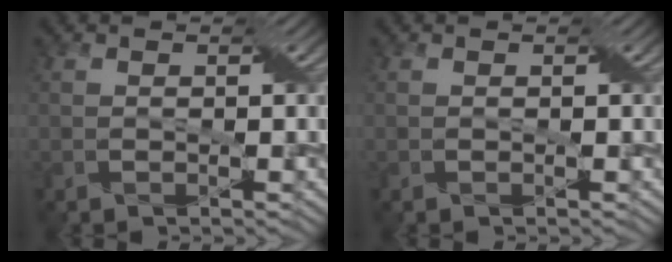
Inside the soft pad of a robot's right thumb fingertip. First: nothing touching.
{"total": 0.0}